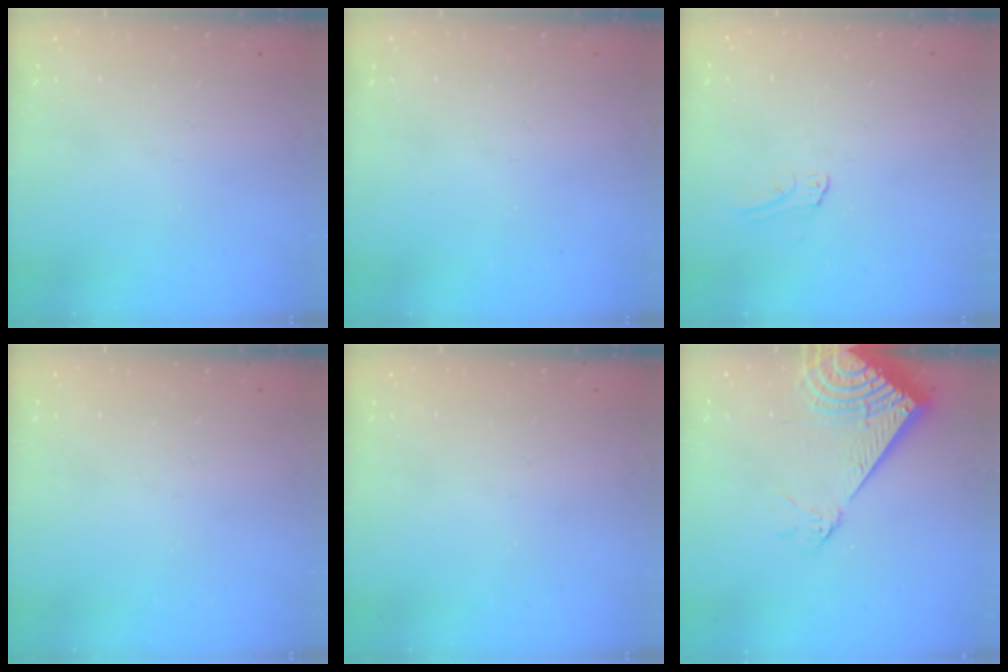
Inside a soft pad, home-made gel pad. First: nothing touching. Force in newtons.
{"total": 0.0}
{"total": 3.6, "press": 3.6, "slide": 0.3}
{"total": 0.0}
{"total": 0.0}
{"total": 11.4, "press": 11.3, "slide": 1.9}